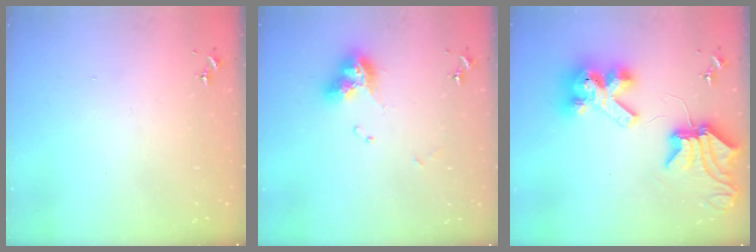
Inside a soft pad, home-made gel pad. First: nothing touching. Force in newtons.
{"total": 11.9, "press": 11.8, "slide": 1.4}
{"total": 14.5, "press": 14.3, "slide": 1.8}